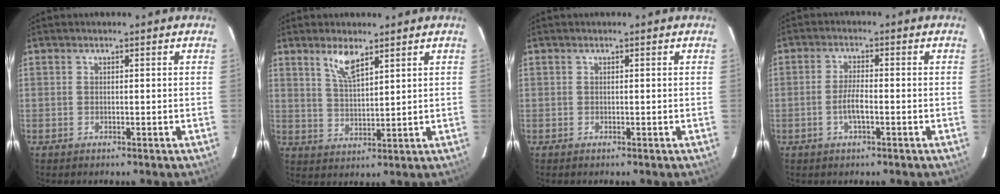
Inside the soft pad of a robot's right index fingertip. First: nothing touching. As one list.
[{"total": 5.5, "force": [3.8, 1.6, 3.7], "torque": [-0.070, -0.001, 0.076]}, {"total": 0.0}, {"total": 3.7, "force": [-1.3, 0.8, 3.3], "torque": [-0.067, -0.001, -0.025]}]